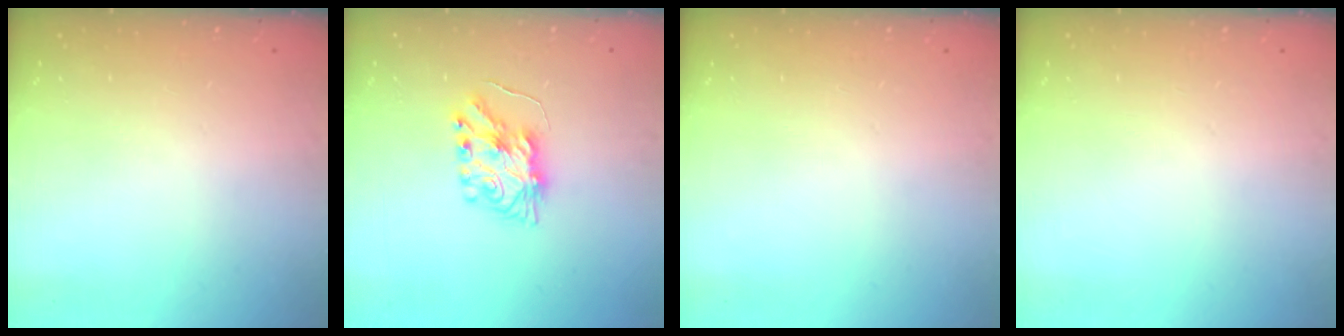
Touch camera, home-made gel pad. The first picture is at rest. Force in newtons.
{"total": 8.1, "press": 8.1, "slide": 0.6}
{"total": 0.0}
{"total": 0.0}